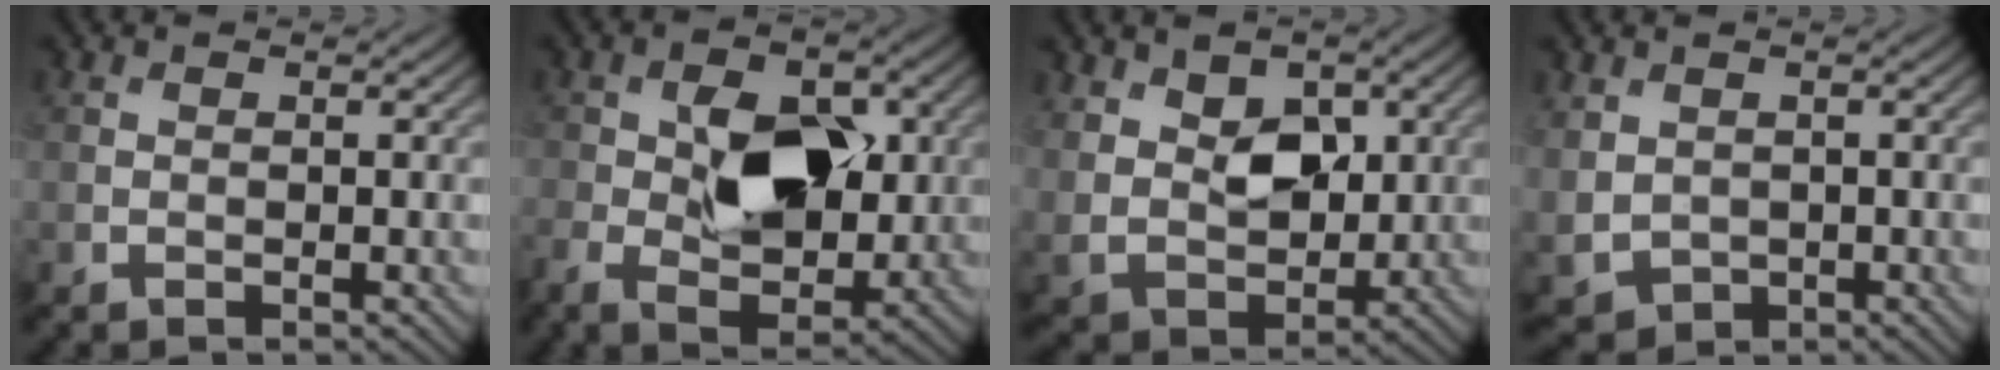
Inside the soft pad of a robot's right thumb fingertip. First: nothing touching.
{"total": 10.1, "force": [0.0, 6.1, 8.1], "torque": [-0.148, -0.007, 0.000]}
{"total": 8.2, "force": [3.0, 5.6, 5.2], "torque": [-0.116, -0.007, 0.048]}
{"total": 3.8, "force": [0.6, 3.2, 1.9], "torque": [-0.074, -0.016, 0.016]}